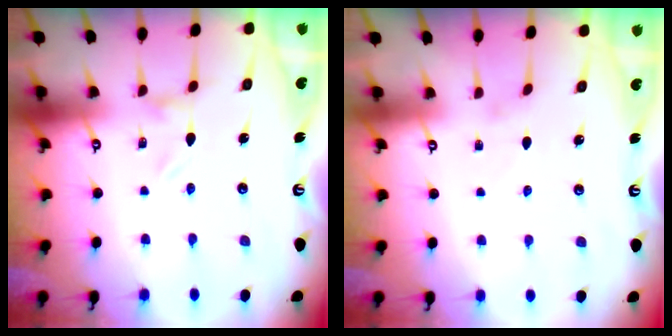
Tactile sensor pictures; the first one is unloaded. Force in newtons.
{"total": 0.0}